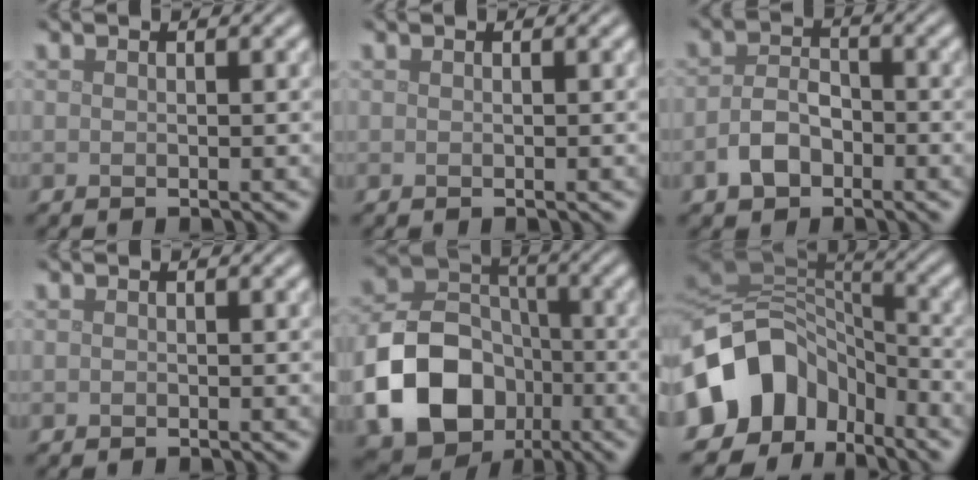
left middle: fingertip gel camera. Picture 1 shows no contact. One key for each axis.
{"total": 0.0}
{"total": 3.1, "fx": -1.6, "fy": 2.1, "fz": 1.7, "tx": -0.031, "ty": 0.005, "tz": -0.034}
{"total": 0.0}
{"total": 12.8, "fx": -4.5, "fy": 9.9, "fz": 6.8, "tx": -0.153, "ty": -0.027, "tz": -0.087}
{"total": 12.4, "fx": -5.2, "fy": 9.3, "fz": 6.5, "tx": -0.138, "ty": 0.000, "tz": -0.100}